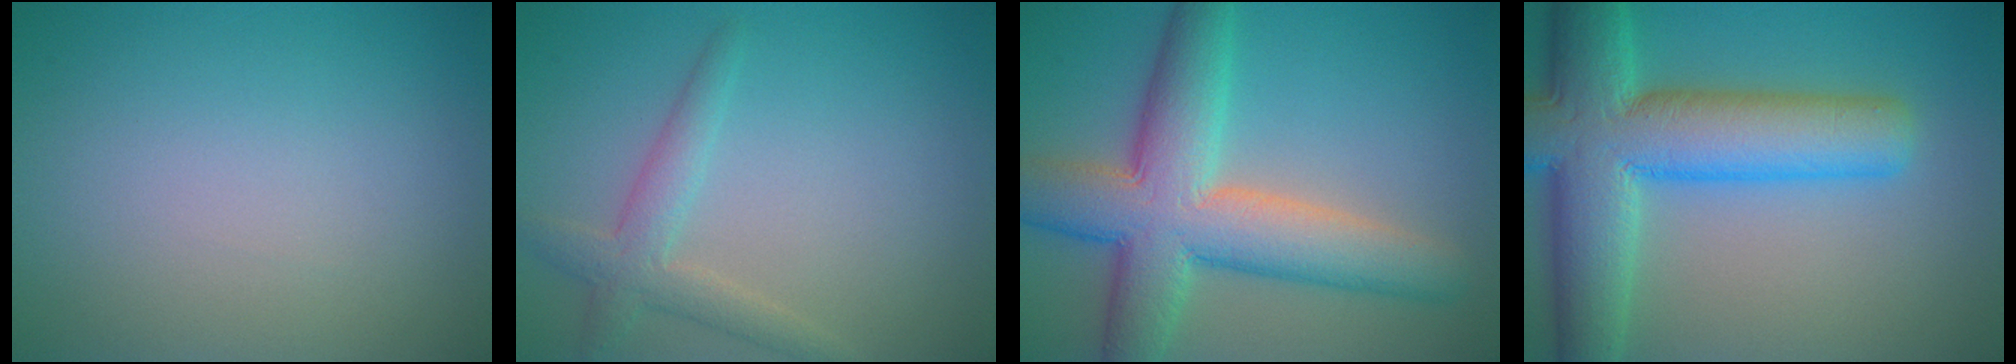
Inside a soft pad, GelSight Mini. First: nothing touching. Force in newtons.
{"total": 2.8, "press": 2.8, "slide": 0.2}
{"total": 9.8, "press": 9.8, "slide": 0.7}
{"total": 11.3, "press": 11.3, "slide": 0.7}